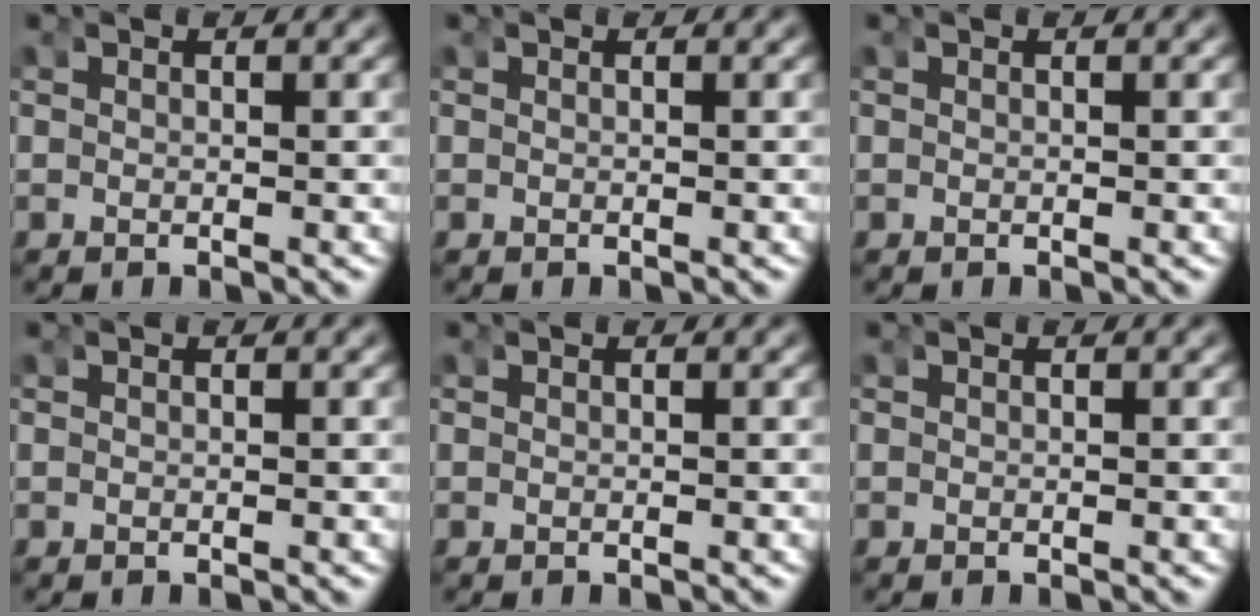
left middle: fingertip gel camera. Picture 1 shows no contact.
{"total": 0.0}
{"total": 0.0}
{"total": 0.0}
{"total": 0.0}
{"total": 0.0}